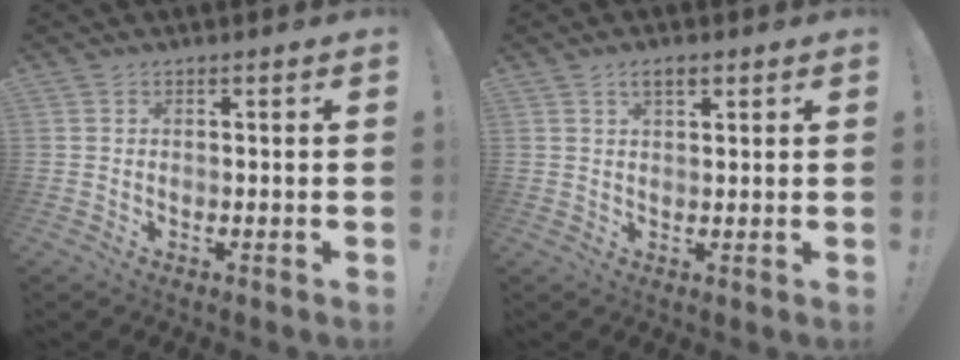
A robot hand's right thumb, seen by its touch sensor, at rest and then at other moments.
{"total": 3.9, "force": [2.0, 1.7, 2.9], "torque": [-0.053, 0.001, 0.034]}